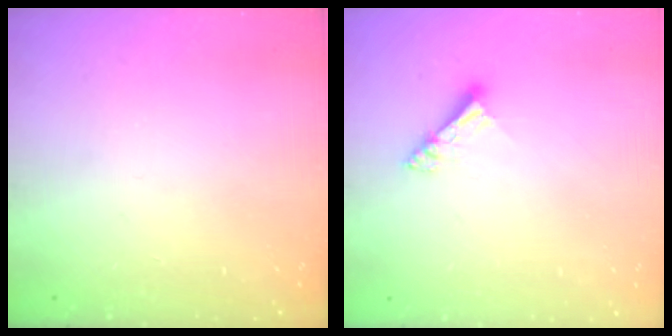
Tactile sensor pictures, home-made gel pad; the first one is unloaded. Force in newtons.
{"total": 5.5, "press": 5.5, "slide": 0.1}